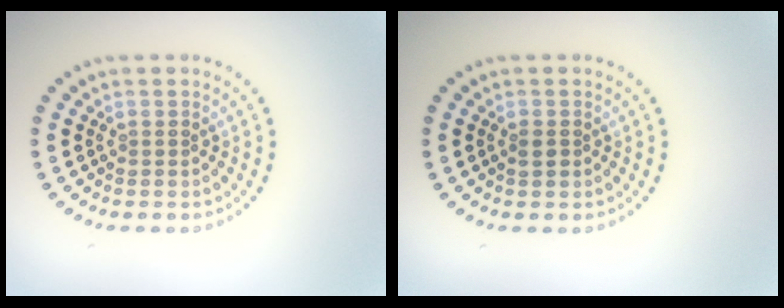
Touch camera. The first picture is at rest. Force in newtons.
{"total": 0.8, "press": 0.8, "slide": 0.2}